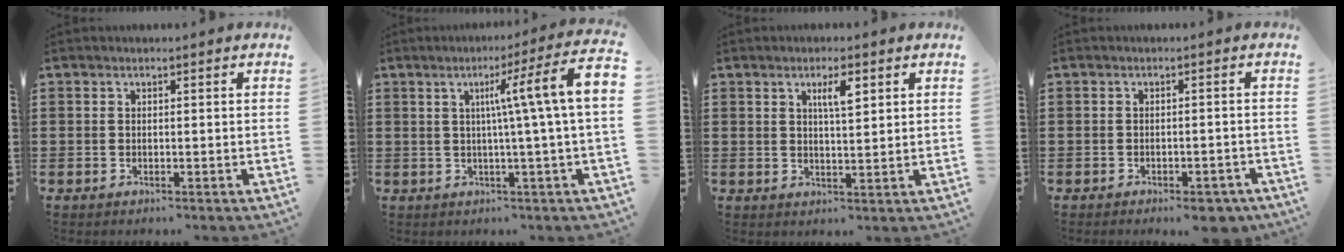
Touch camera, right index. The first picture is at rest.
{"total": 9.1, "force": [1.4, -1.1, 9.0], "torque": [-0.152, -0.008, 0.013]}
{"total": 3.6, "force": [1.7, 0.9, 3.1], "torque": [-0.055, 0.003, 0.024]}
{"total": 2.4, "force": [-2.0, 0.4, 1.2], "torque": [-0.019, 0.002, -0.038]}